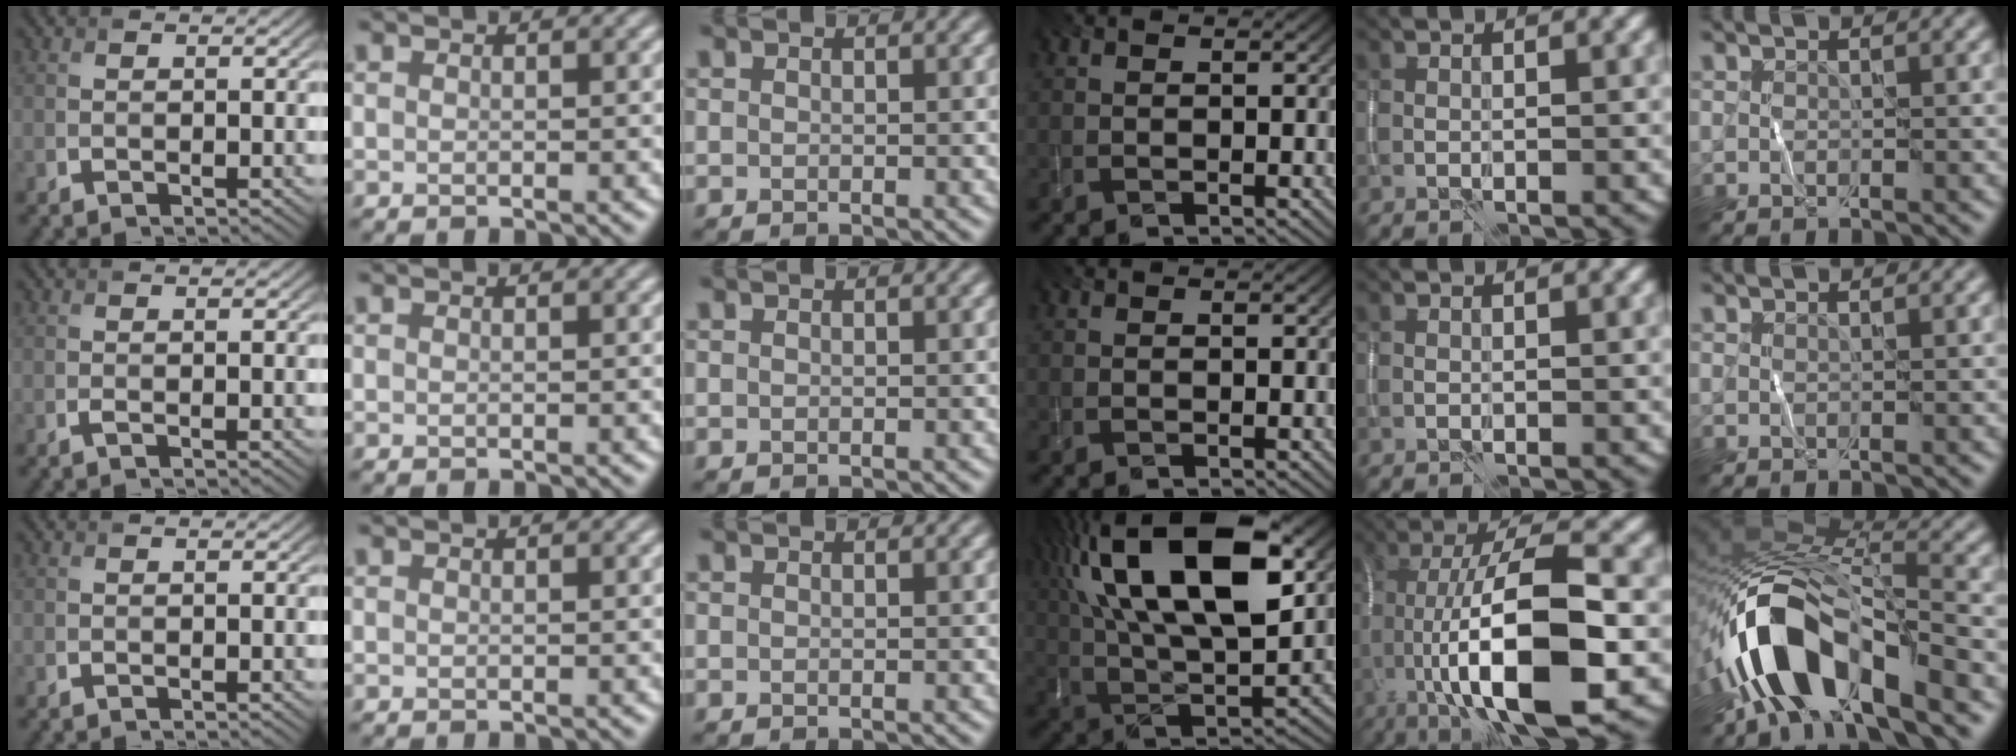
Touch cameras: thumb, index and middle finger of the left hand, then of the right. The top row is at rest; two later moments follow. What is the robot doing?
{"motion": "wipe", "object": "whiteboard"}